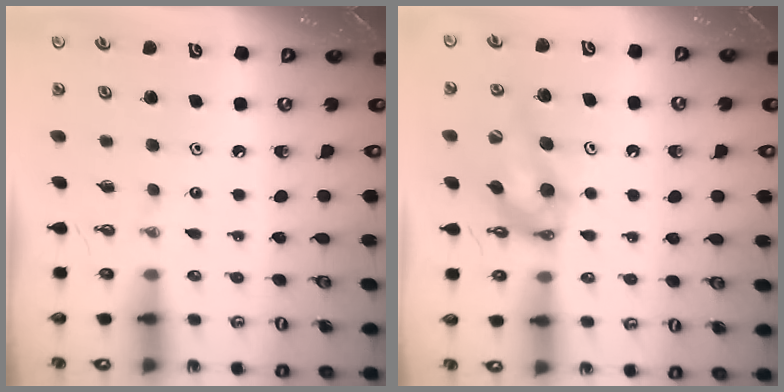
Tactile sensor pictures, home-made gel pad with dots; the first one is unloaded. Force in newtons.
{"total": 11.7, "press": 11.7, "slide": 1.2}